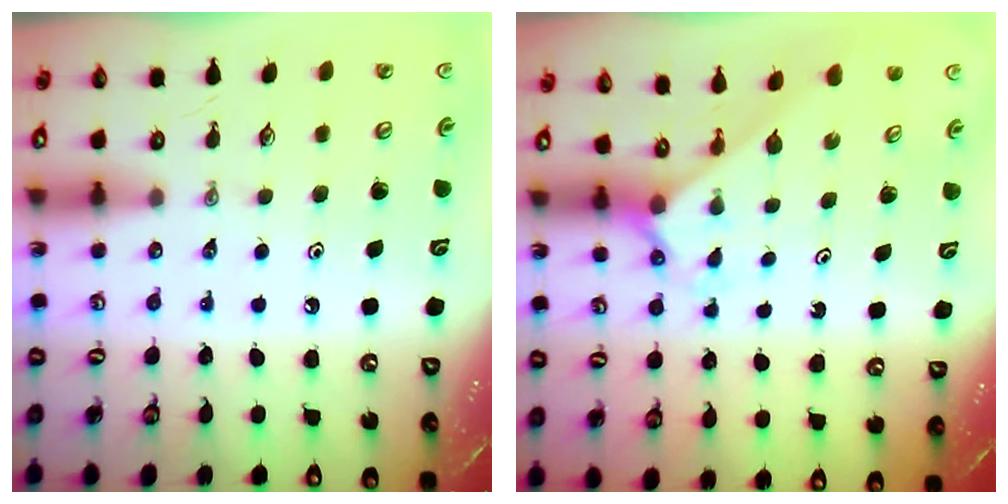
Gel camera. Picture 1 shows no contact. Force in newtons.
{"total": 2.2, "press": 2.2, "slide": 0.3}